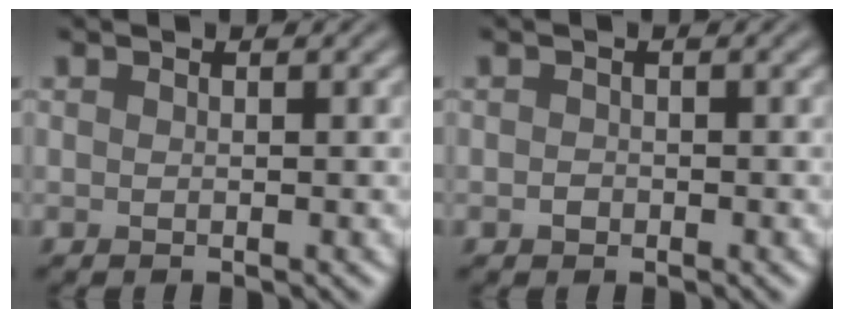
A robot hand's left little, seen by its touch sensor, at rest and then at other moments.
{"total": 0.8, "force": [-0.3, 0.7, 0.3], "torque": [-0.001, -0.002, -0.012]}